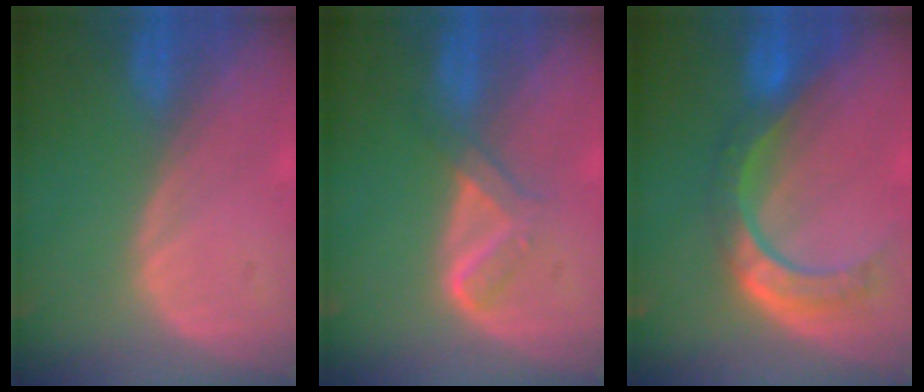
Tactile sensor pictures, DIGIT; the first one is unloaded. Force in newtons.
{"total": 3.6, "press": 3.6, "slide": 0.3}
{"total": 8.7, "press": 7.3, "slide": 4.7}